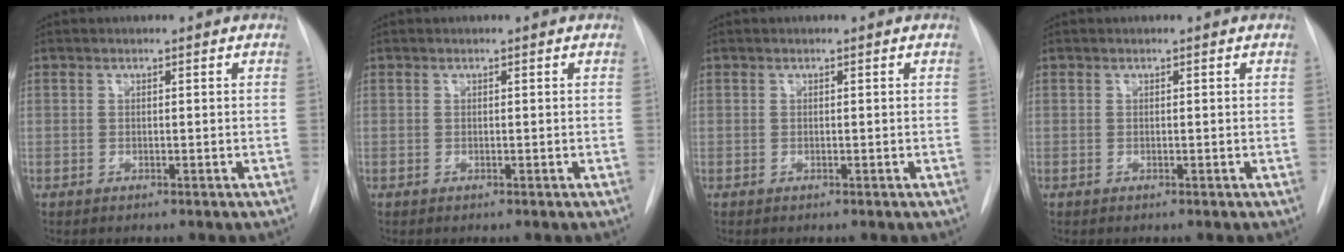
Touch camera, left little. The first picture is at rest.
{"total": 0.0}
{"total": 0.0}
{"total": 0.0}